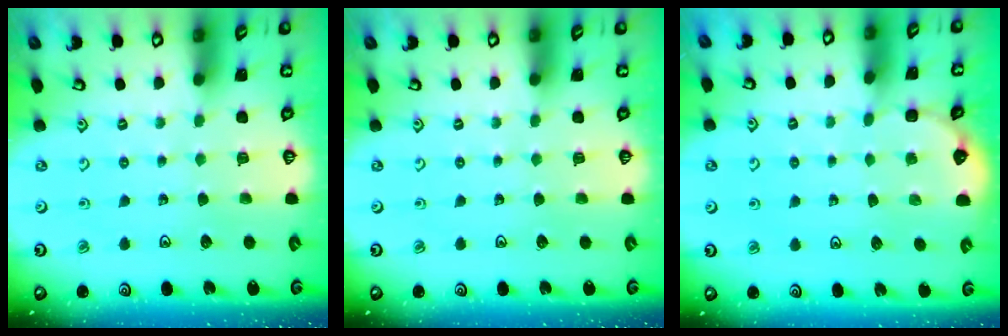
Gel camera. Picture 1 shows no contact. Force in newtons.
{"total": 0.0}
{"total": 3.2, "press": 3.2, "slide": 0.2}